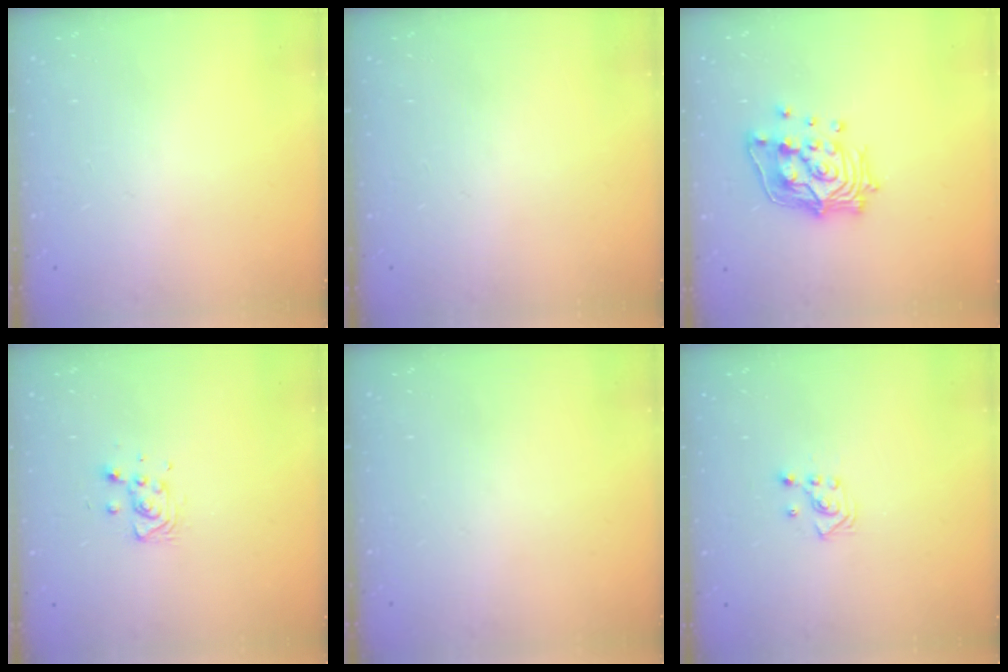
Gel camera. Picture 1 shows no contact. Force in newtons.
{"total": 0.0}
{"total": 14.1, "press": 14.0, "slide": 1.7}
{"total": 7.3, "press": 7.1, "slide": 2.0}
{"total": 0.0}
{"total": 3.2, "press": 3.2, "slide": 0.4}